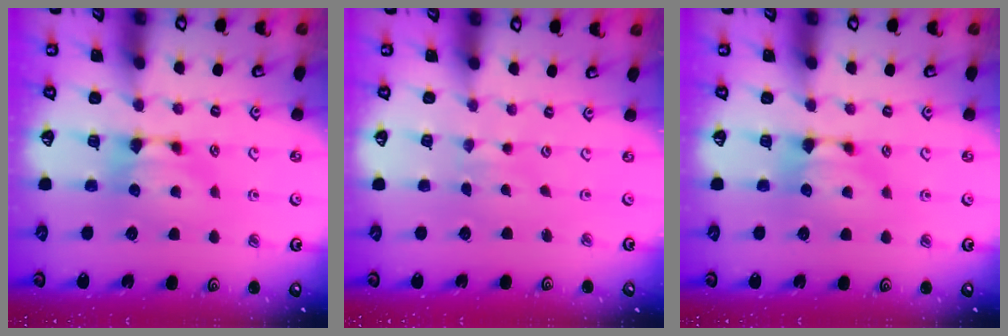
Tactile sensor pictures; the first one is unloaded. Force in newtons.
{"total": 2.9, "press": 2.9, "slide": 0.4}
{"total": 0.6, "press": 0.2, "slide": 0.6}